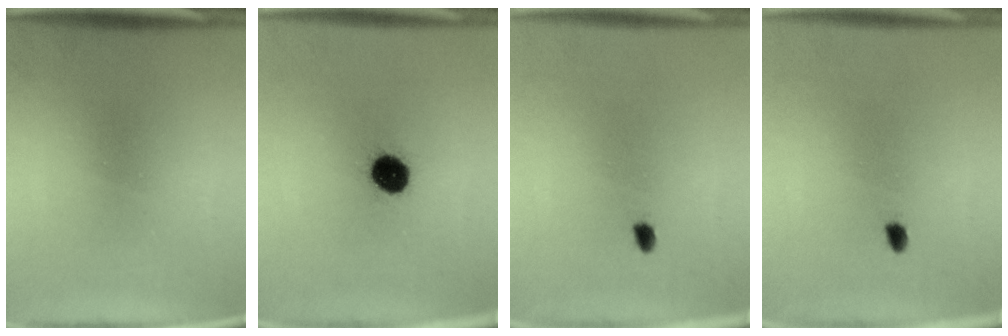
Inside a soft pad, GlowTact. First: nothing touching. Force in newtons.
{"total": 8.6}
{"total": 1.2}
{"total": 1.2}